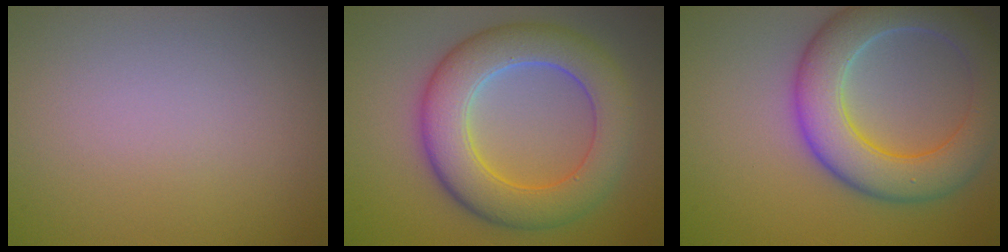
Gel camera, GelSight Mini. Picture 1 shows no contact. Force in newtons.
{"total": 7.8, "press": 7.8, "slide": 0.4}
{"total": 7.7, "press": 7.7, "slide": 0.9}